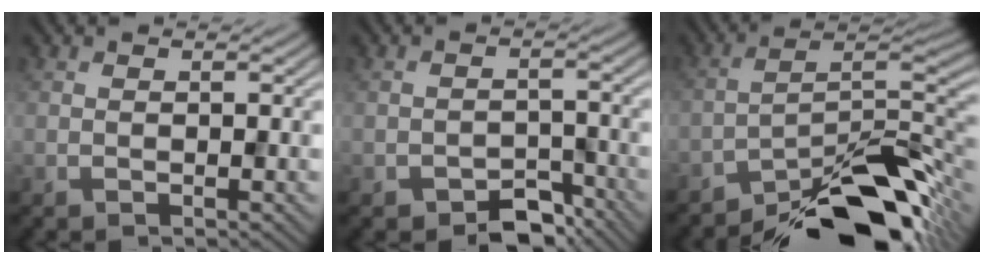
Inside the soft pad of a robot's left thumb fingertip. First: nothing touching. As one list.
[{"total": 4.5, "force": [-3.2, 2.5, 2.0], "torque": [-0.027, -0.003, -0.054]}, {"total": 14.3, "force": [-10.6, 4.0, 8.7], "torque": [-0.130, -0.001, -0.181]}]